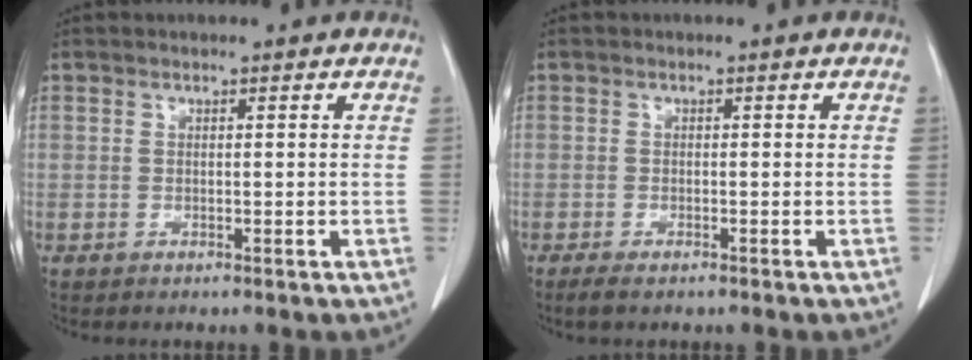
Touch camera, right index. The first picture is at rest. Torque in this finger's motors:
{"motor_torque": [0.05, -0.05, -0.02, 0.02]}